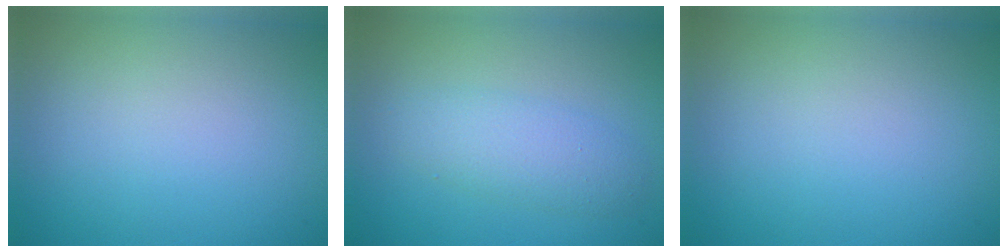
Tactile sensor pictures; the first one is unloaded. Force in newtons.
{"total": 3.0, "press": 3.0, "slide": 0.2}
{"total": 0.0}